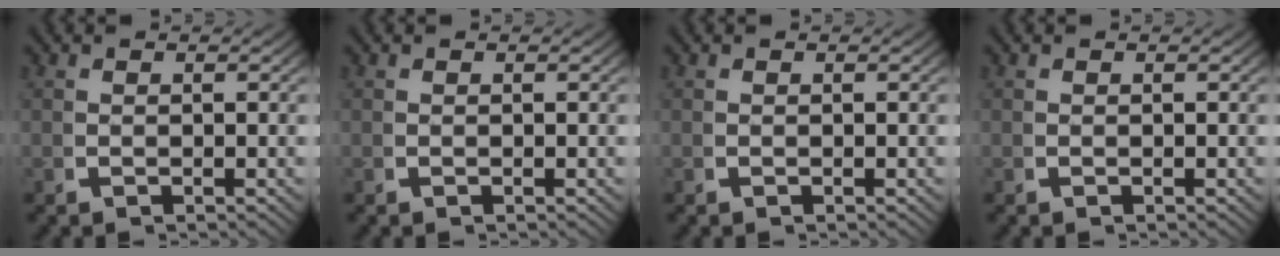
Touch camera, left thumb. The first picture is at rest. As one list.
[{"total": 0.0}, {"total": 0.0}, {"total": 0.0}]